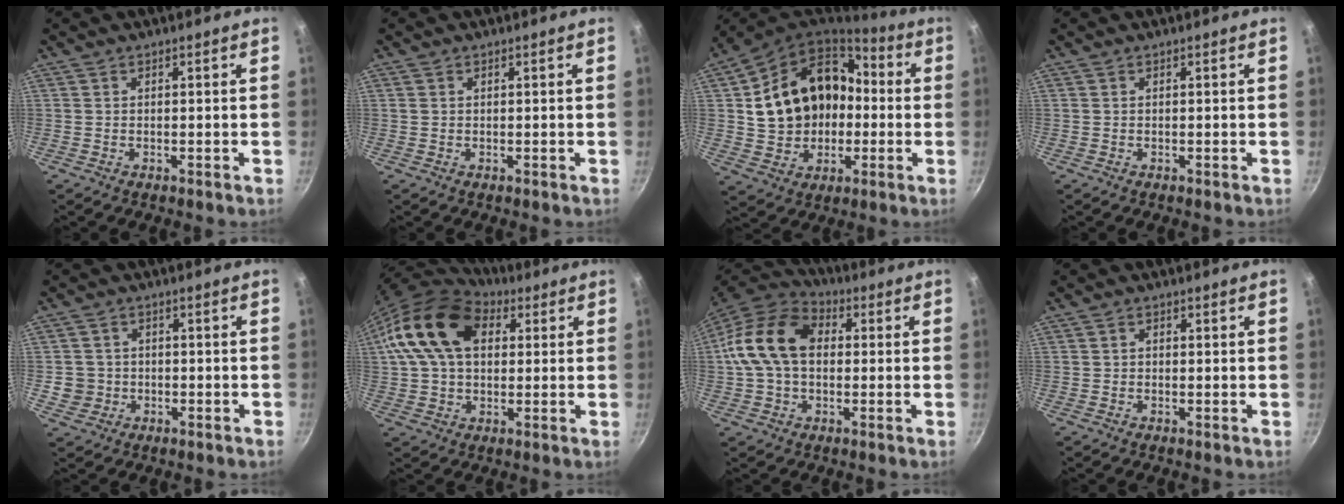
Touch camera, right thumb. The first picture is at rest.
{"total": 0.5, "force": [0.3, 0.3, 0.3], "torque": [-0.005, 0.002, 0.005]}
{"total": 20.2, "force": [0.9, 16.3, 12.0], "torque": [-0.184, 0.051, 0.023]}
{"total": 0.0}
{"total": 4.2, "force": [-0.6, 4.1, 0.7], "torque": [0.006, 0.014, -0.004]}
{"total": 17.2, "force": [4.6, 11.8, 11.7], "torque": [-0.195, 0.014, 0.069]}
{"total": 15.4, "force": [1.4, 11.0, 10.7], "torque": [-0.172, 0.028, 0.008]}
{"total": 0.7, "force": [0.1, 0.6, 0.2], "torque": [-0.002, 0.004, 0.001]}